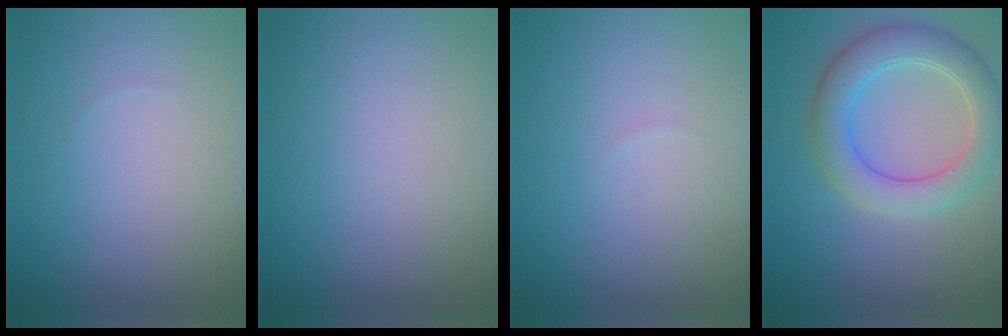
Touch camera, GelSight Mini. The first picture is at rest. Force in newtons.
{"total": 0.0}
{"total": 0.0}
{"total": 5.5, "press": 5.4, "slide": 0.4}